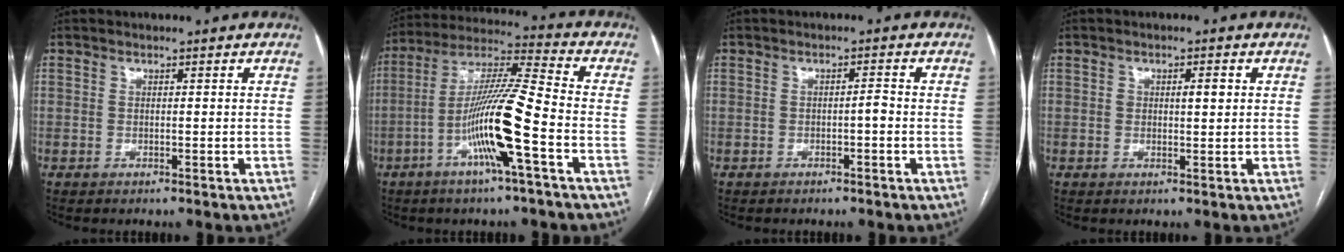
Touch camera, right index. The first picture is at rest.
{"total": 14.0, "force": [-4.9, -0.1, 13.1], "torque": [-0.252, 0.006, -0.095]}
{"total": 1.4, "force": [-0.5, 0.2, 1.2], "torque": [-0.018, 0.003, -0.009]}
{"total": 2.5, "force": [0.6, 1.0, 2.2], "torque": [-0.039, 0.006, 0.010]}